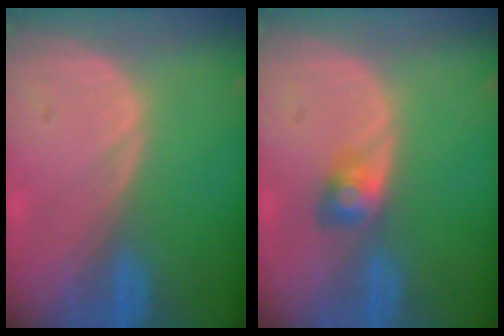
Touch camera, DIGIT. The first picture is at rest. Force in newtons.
{"total": 2.7, "press": 2.7, "slide": 0.3}